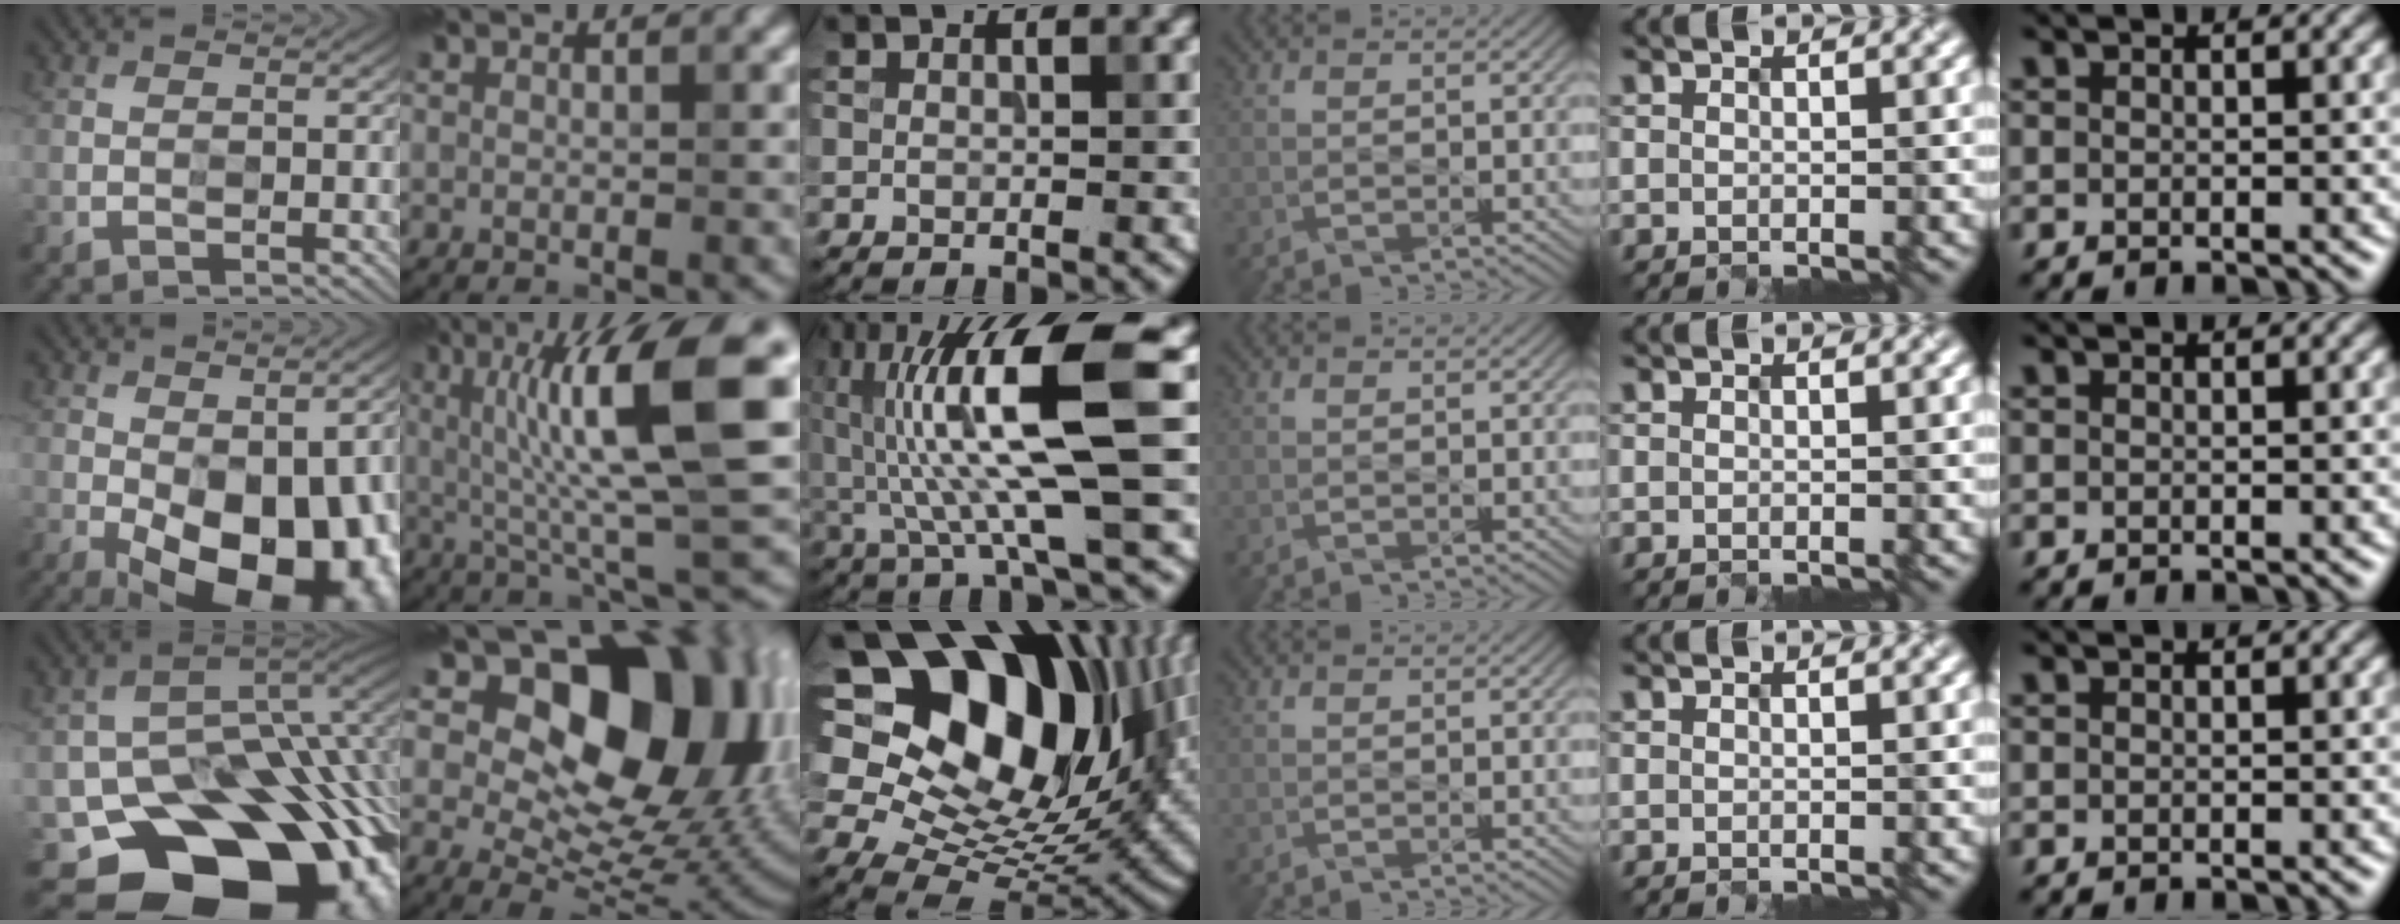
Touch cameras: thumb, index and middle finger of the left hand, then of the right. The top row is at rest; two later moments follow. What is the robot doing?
{"motion": "insert", "object": "power strip"}